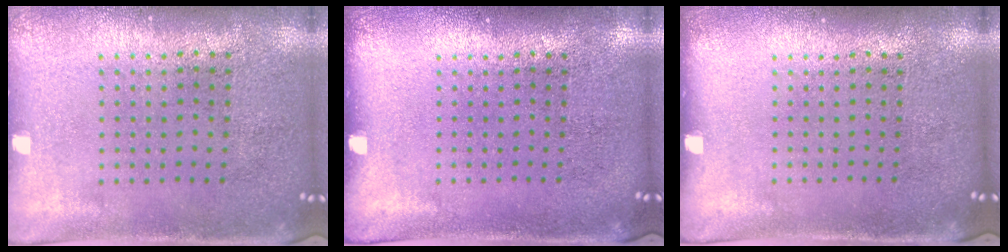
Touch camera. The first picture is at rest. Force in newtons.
{"total": 0.0}
{"total": 0.0}